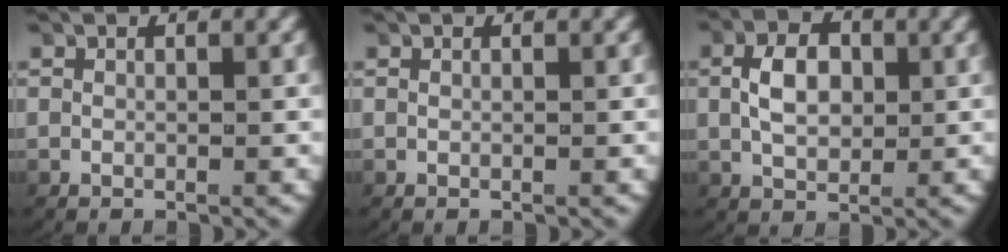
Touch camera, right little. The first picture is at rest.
{"total": 0.0}
{"total": 3.7, "force": [0.3, 2.3, 2.8], "torque": [-0.049, 0.000, 0.007]}